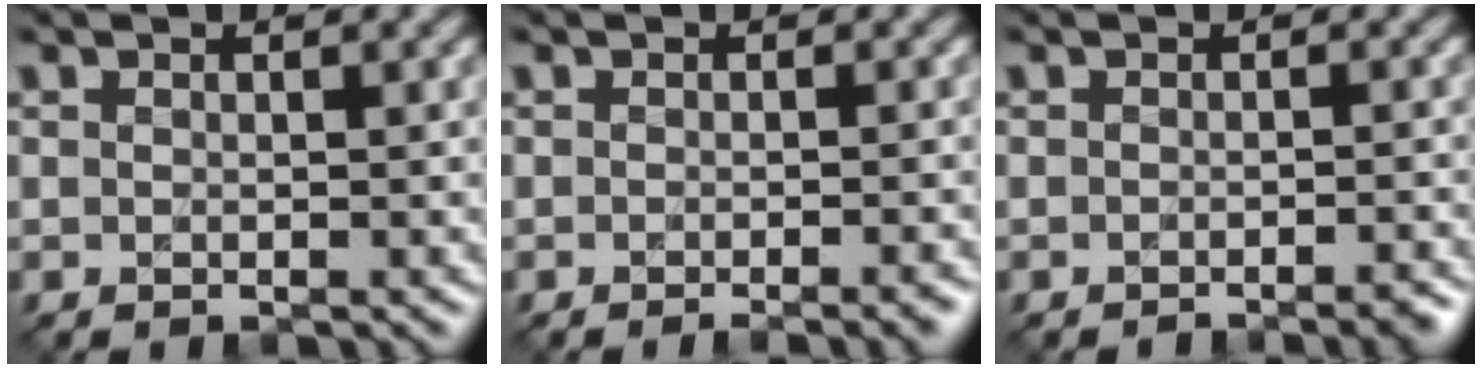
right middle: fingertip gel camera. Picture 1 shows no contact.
{"total": 2.6, "force": [-1.7, 0.6, 1.9], "torque": [-0.014, 0.002, -0.023]}
{"total": 1.9, "force": [-1.7, 0.3, 0.9], "torque": [0.000, 0.002, -0.023]}